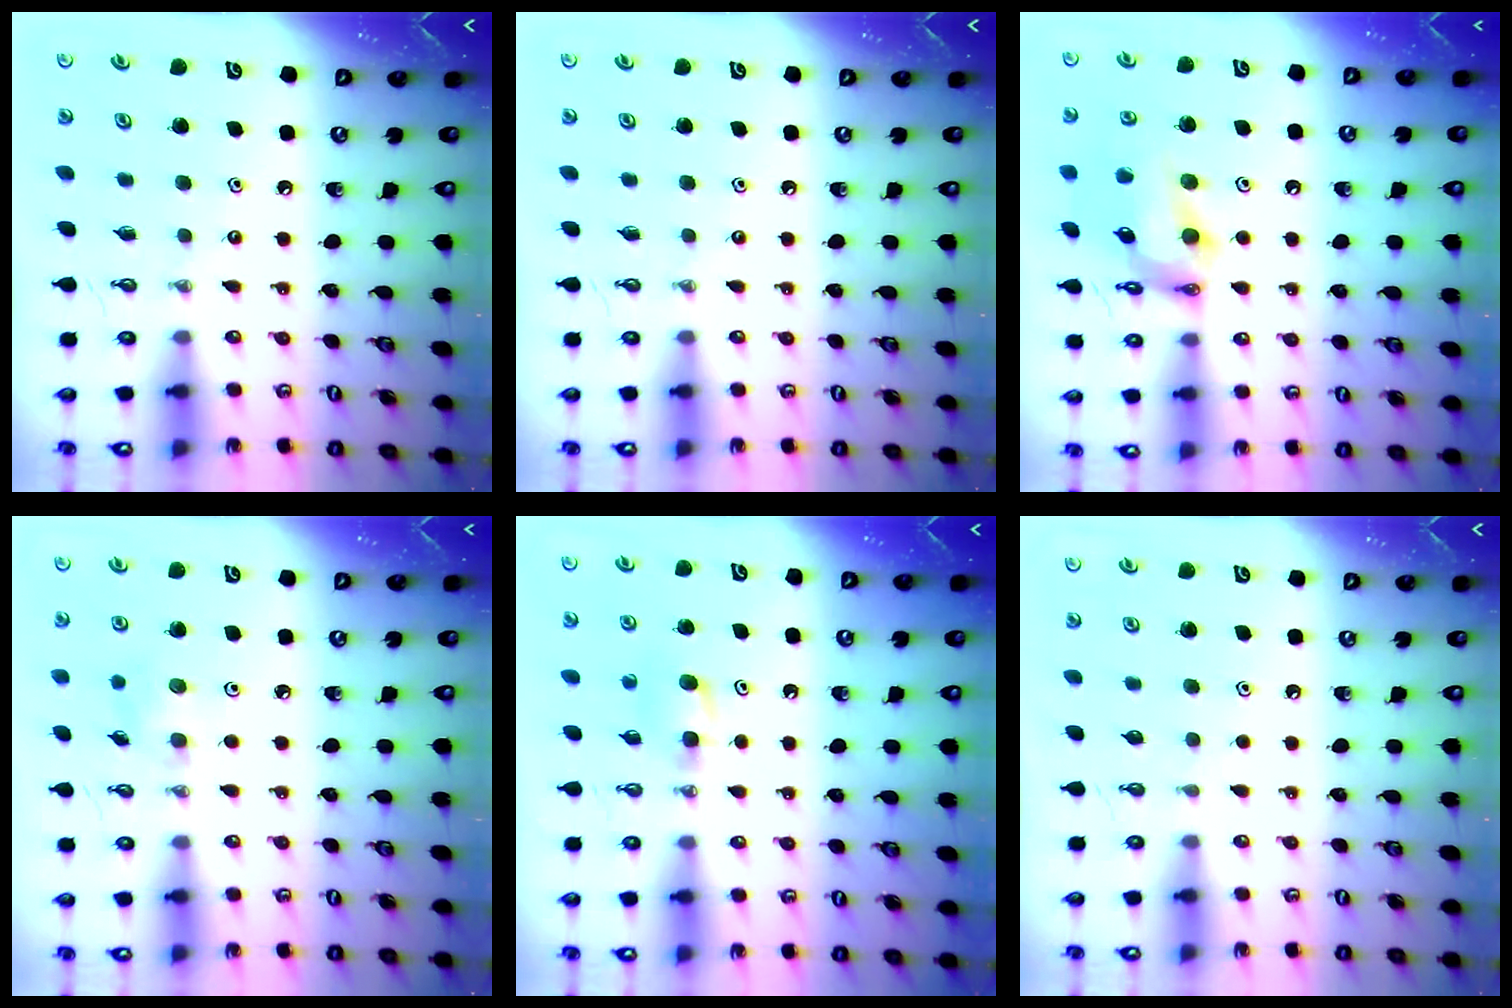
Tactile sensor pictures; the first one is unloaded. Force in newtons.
{"total": 0.0}
{"total": 14.8, "press": 14.8, "slide": 1.3}
{"total": 5.5, "press": 5.0, "slide": 2.3}
{"total": 3.9, "press": 3.8, "slide": 0.6}
{"total": 0.9, "press": 0.1, "slide": 0.9}